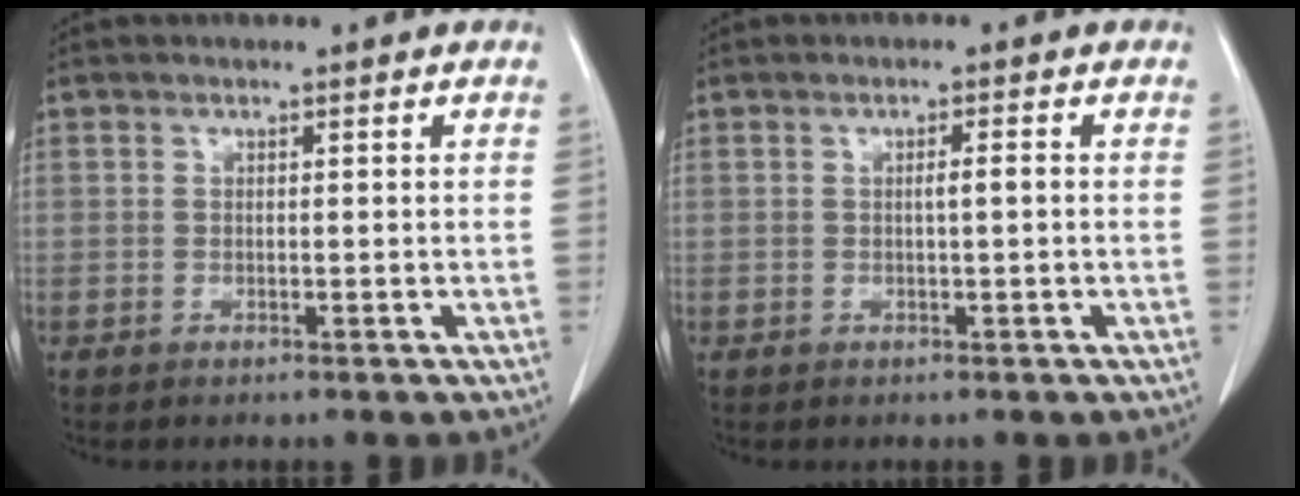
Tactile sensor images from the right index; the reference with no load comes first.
{"total": 1.4, "force": [-0.1, 0.0, 1.4], "torque": [-0.026, 0.003, 0.000]}